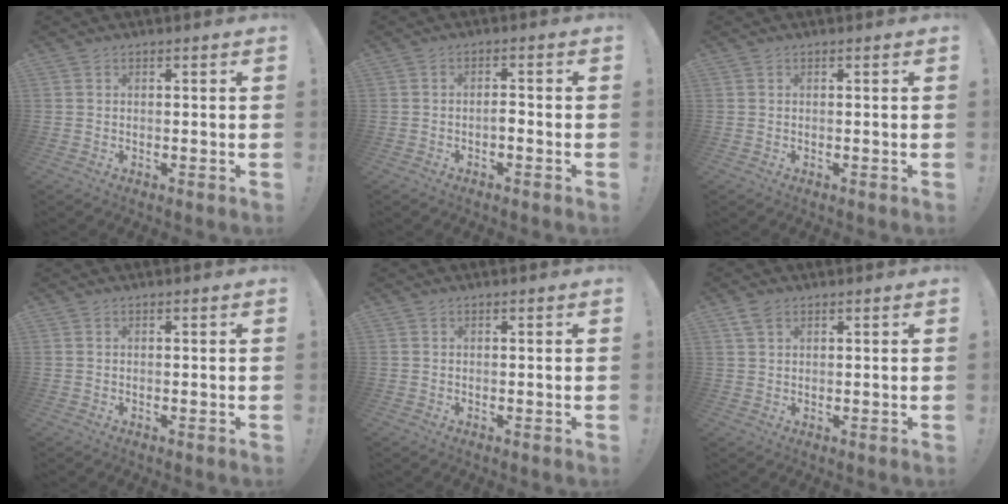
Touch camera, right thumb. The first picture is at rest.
{"total": 2.1, "force": [-1.3, 0.6, 1.5], "torque": [-0.027, 0.007, -0.023]}
{"total": 0.0}
{"total": 0.0}
{"total": 0.0}
{"total": 3.3, "force": [2.0, 1.8, 1.9], "torque": [-0.040, -0.003, 0.041]}